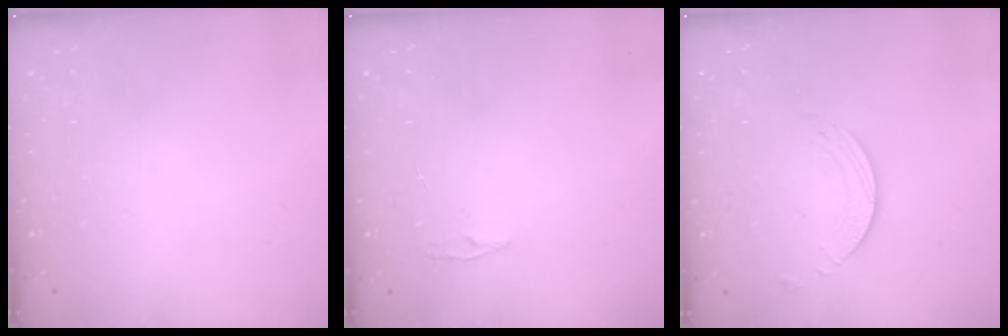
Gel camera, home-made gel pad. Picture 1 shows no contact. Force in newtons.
{"total": 3.8, "press": 3.7, "slide": 0.5}
{"total": 2.0, "press": 1.9, "slide": 0.3}